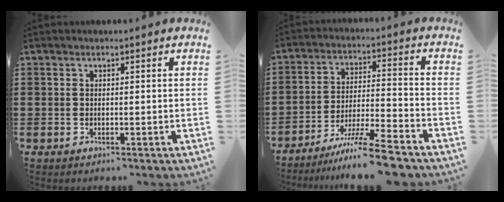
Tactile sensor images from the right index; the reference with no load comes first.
{"total": 9.3, "force": [-7.8, -0.1, 5.1], "torque": [-0.087, 0.006, -0.150]}